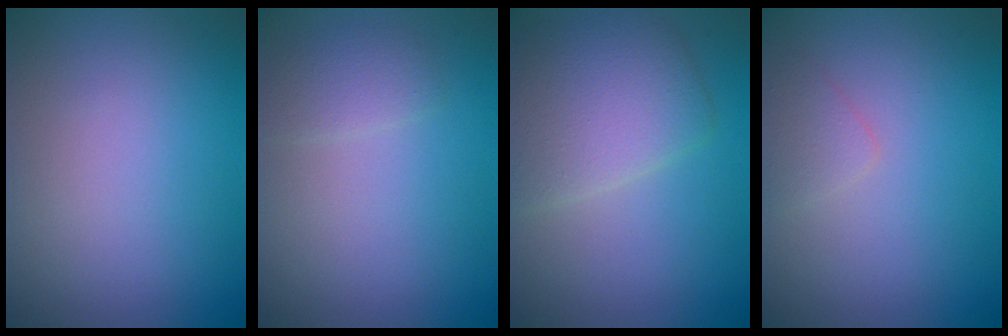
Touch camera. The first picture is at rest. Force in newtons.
{"total": 1.5, "press": 1.5, "slide": 0.0}
{"total": 5.0, "press": 5.0, "slide": 0.3}
{"total": 1.2, "press": 1.2, "slide": 0.0}